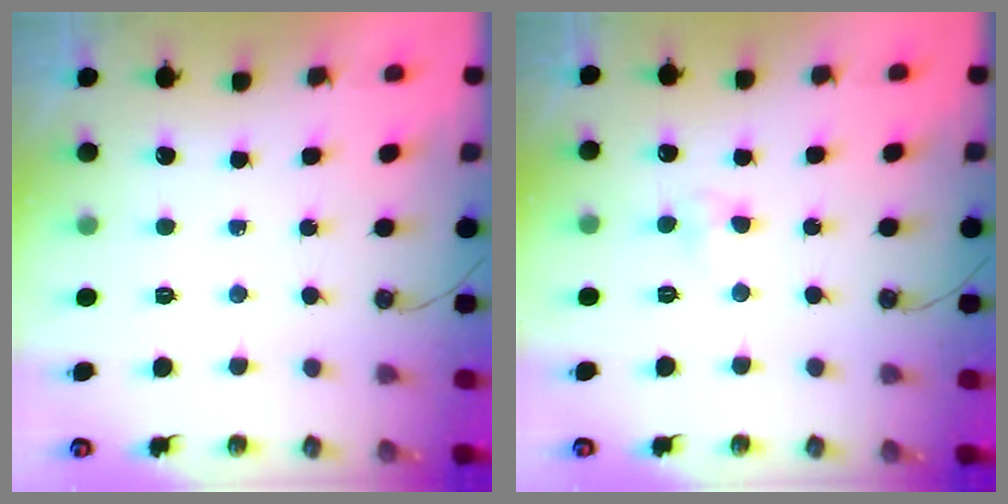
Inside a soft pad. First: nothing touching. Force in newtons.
{"total": 5.2, "press": 5.2, "slide": 0.7}